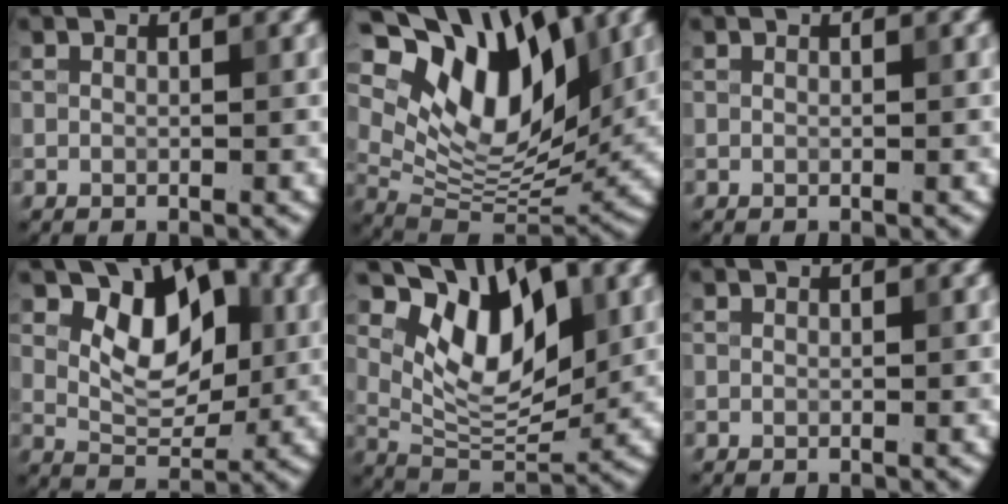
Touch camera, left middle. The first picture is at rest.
{"total": 13.1, "force": [6.9, 6.5, 9.0], "torque": [-0.154, 0.007, 0.121]}
{"total": 0.0}
{"total": 6.3, "force": [2.1, 3.7, 4.6], "torque": [-0.074, -0.004, 0.030]}
{"total": 8.5, "force": [3.7, 4.3, 6.2], "torque": [-0.102, -0.011, 0.062]}
{"total": 0.0}